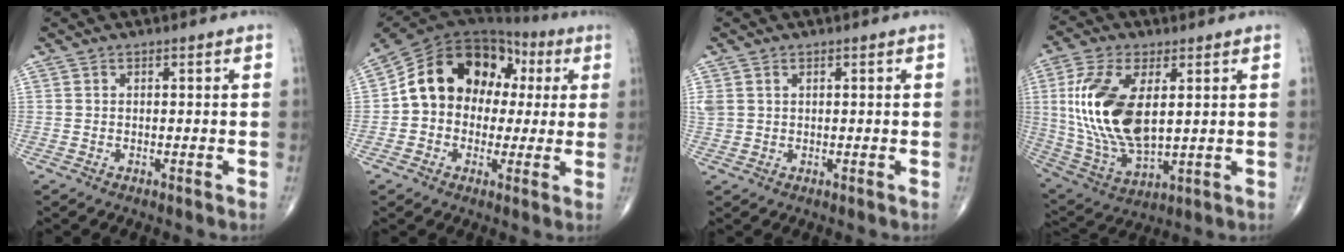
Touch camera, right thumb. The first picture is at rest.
{"total": 17.2, "force": [2.4, 13.2, 10.7], "torque": [-0.149, 0.047, 0.035]}
{"total": 3.0, "force": [1.1, 2.3, 1.7], "torque": [-0.050, 0.010, 0.032]}
{"total": 18.4, "force": [3.0, 9.4, 15.6], "torque": [-0.319, -0.018, 0.067]}